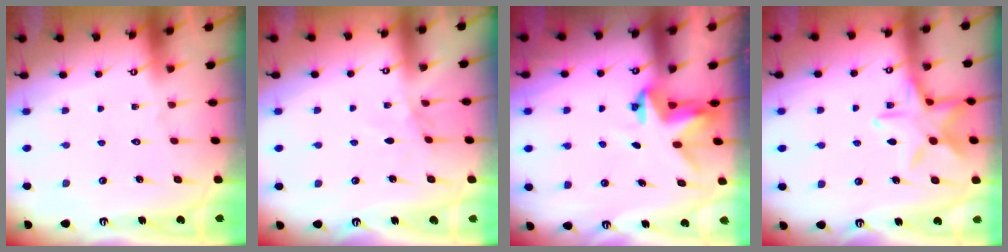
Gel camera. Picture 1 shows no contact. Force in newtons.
{"total": 2.9, "press": 2.9, "slide": 0.4}
{"total": 3.5, "press": 3.5, "slide": 0.2}
{"total": 12.8, "press": 12.8, "slide": 0.8}